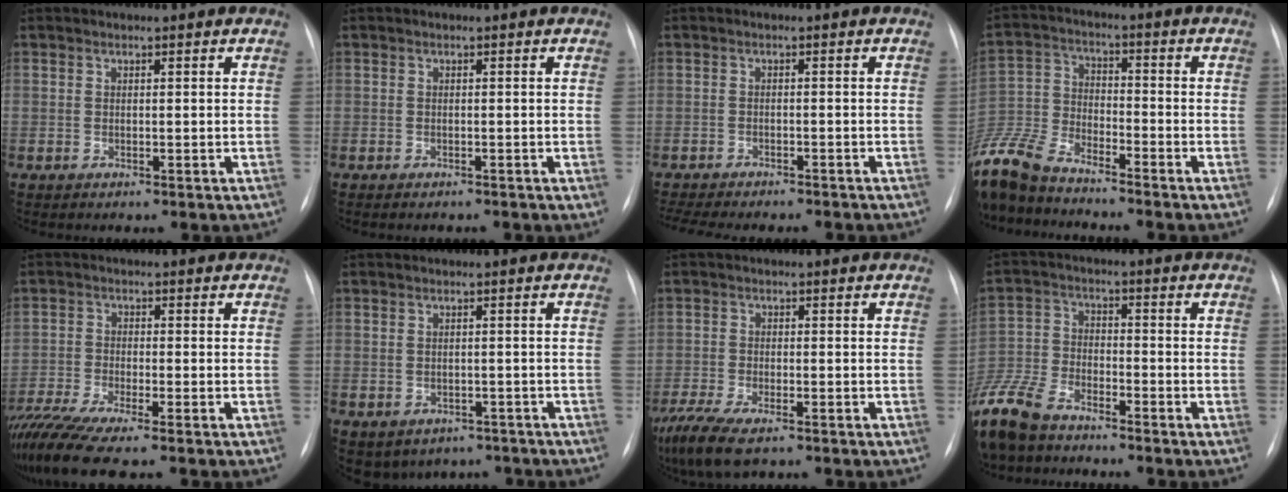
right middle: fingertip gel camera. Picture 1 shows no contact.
{"total": 1.2, "force": [-1.1, 0.4, 0.4], "torque": [-0.002, -0.001, -0.013]}
{"total": 13.0, "force": [-11.5, 3.1, 5.3], "torque": [-0.100, -0.011, -0.150]}
{"total": 13.2, "force": [-11.8, 2.9, 5.1], "torque": [-0.116, -0.012, -0.232]}
{"total": 10.3, "force": [-8.3, 0.3, 6.0], "torque": [-0.115, -0.024, -0.147]}
{"total": 7.9, "force": [-5.6, 5.3, 1.6], "torque": [-0.021, 0.013, -0.060]}
{"total": 9.3, "force": [-6.6, 2.8, 5.9], "torque": [-0.115, -0.024, -0.111]}
{"total": 14.3, "force": [-11.3, 5.6, 6.7], "torque": [-0.168, -0.022, -0.216]}